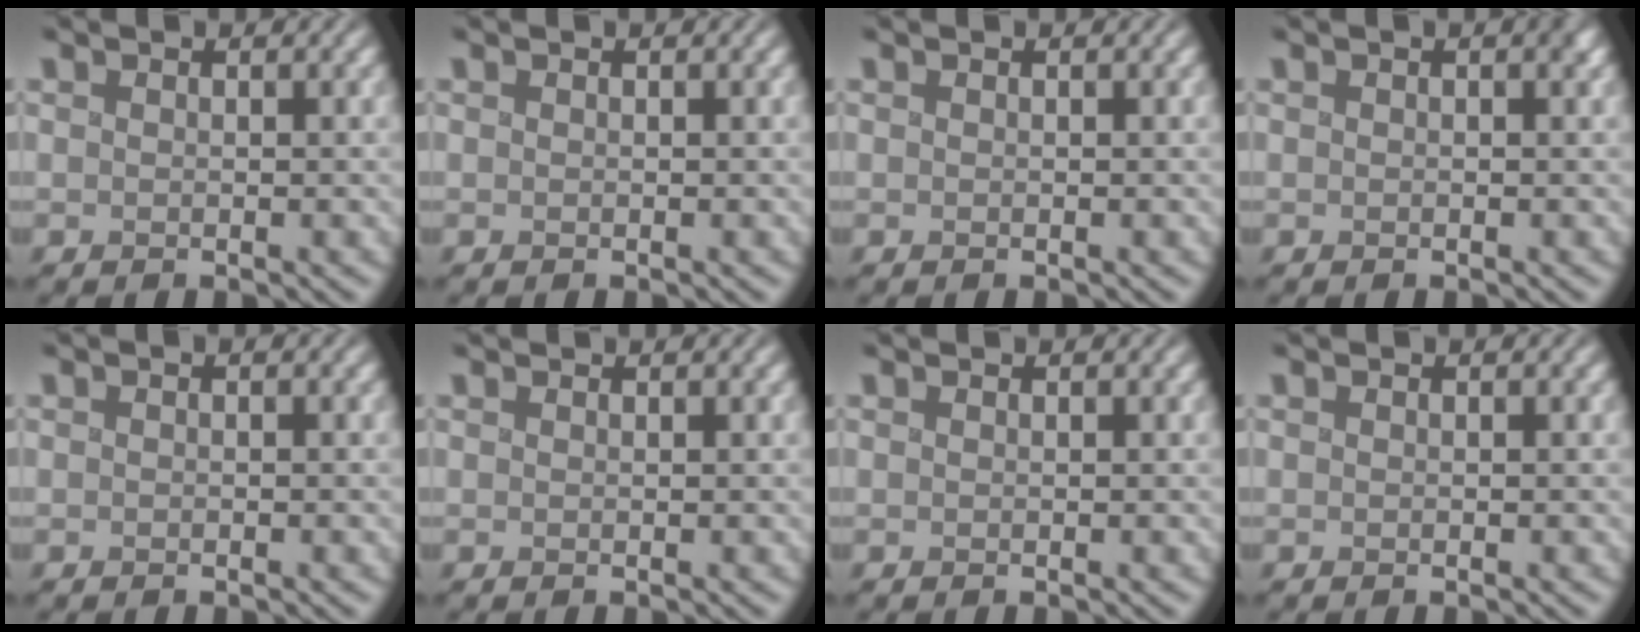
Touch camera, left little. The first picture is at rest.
{"total": 0.0}
{"total": 0.0}
{"total": 1.0, "force": [0.4, 0.5, 0.9], "torque": [-0.008, 0.001, 0.006]}
{"total": 0.0}
{"total": 0.7, "force": [0.7, 0.0, 0.1], "torque": [-0.003, 0.002, 0.009]}
{"total": 0.0}
{"total": 0.0}